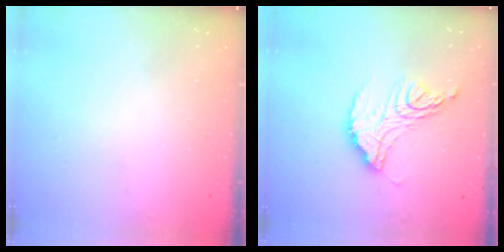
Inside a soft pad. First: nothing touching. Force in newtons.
{"total": 14.4, "press": 14.4, "slide": 1.1}